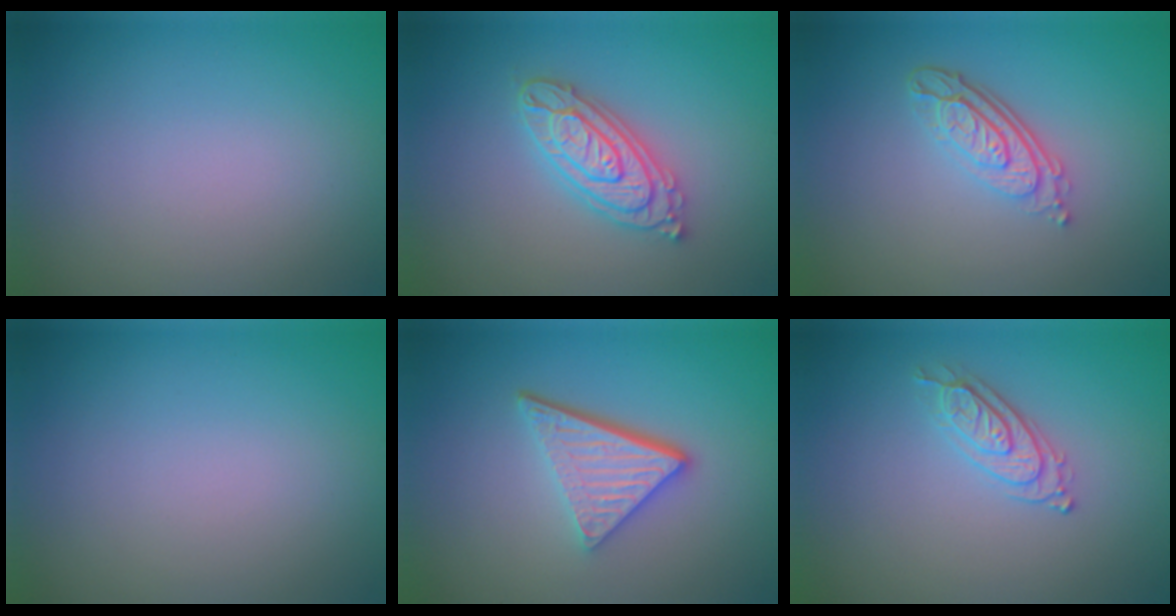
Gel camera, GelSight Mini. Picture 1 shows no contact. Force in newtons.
{"total": 4.4, "press": 4.3, "slide": 0.8}
{"total": 4.1, "press": 2.9, "slide": 2.8}
{"total": 0.0}
{"total": 4.8, "press": 3.4, "slide": 3.4}
{"total": 2.2, "press": 2.2, "slide": 0.4}